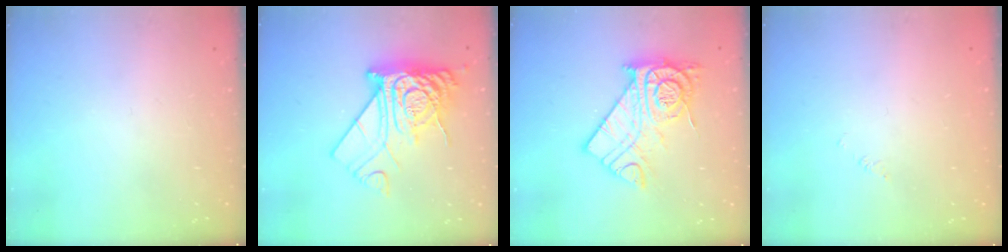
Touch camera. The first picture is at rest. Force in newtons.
{"total": 15.8, "press": 15.8, "slide": 1.6}
{"total": 14.8, "press": 14.8, "slide": 1.2}
{"total": 1.7, "press": 1.7, "slide": 0.3}